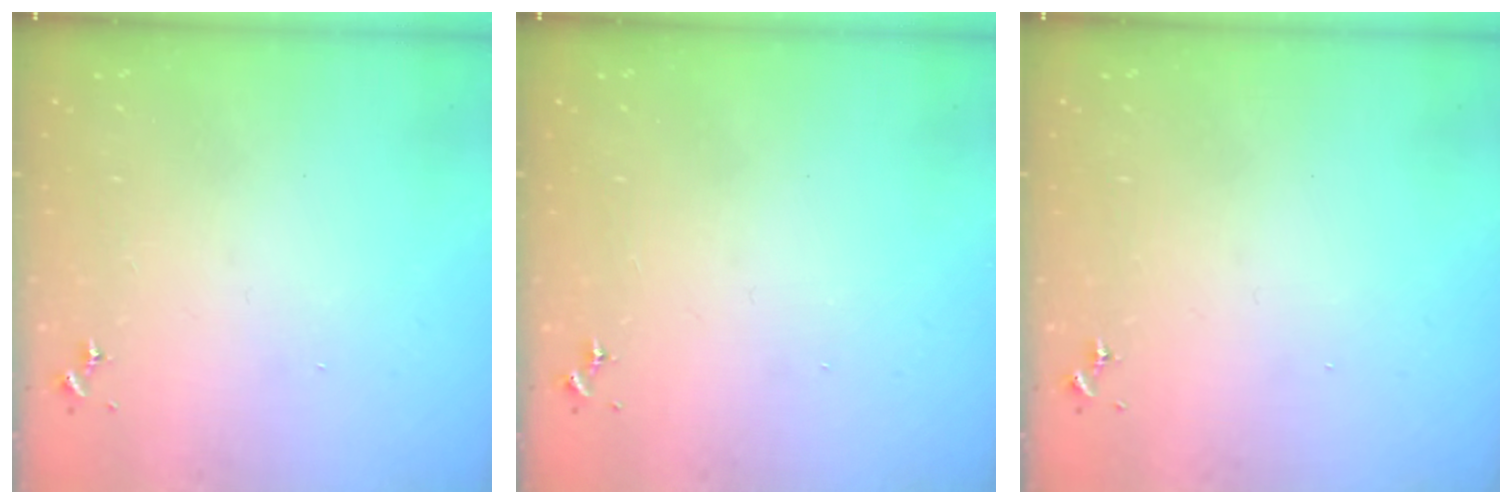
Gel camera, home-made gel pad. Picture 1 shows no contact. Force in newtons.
{"total": 0.0}
{"total": 0.0}